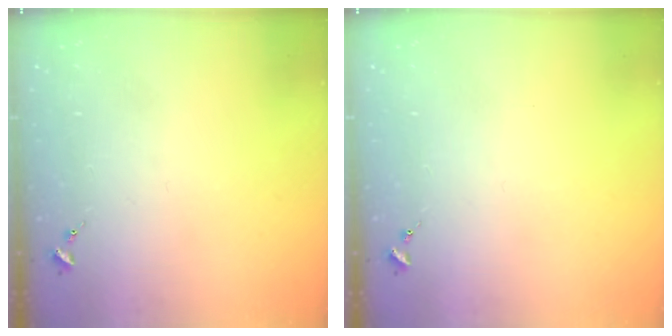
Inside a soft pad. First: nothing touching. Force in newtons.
{"total": 0.0}